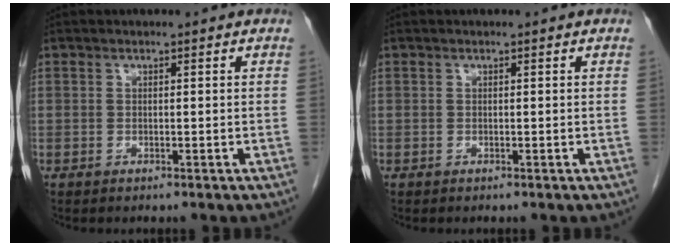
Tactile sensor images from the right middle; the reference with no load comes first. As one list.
[{"total": 0.0}]